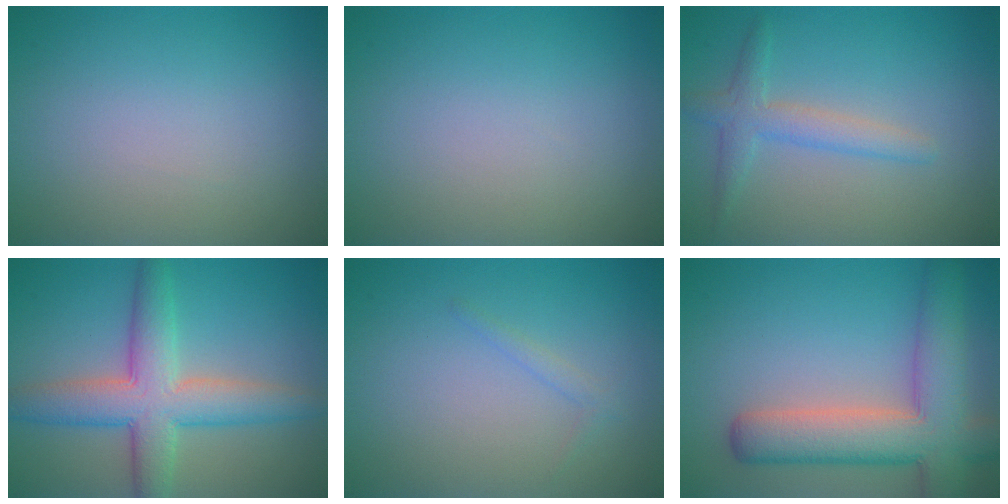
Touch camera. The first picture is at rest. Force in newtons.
{"total": 0.0}
{"total": 2.3, "press": 2.3, "slide": 0.0}
{"total": 6.8, "press": 6.8, "slide": 0.1}
{"total": 0.8, "press": 0.8, "slide": 0.1}
{"total": 8.4, "press": 8.3, "slide": 0.6}